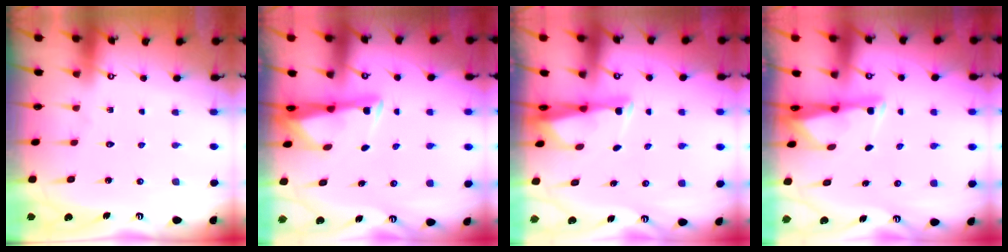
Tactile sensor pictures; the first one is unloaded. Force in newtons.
{"total": 3.2, "press": 3.1, "slide": 0.8}
{"total": 2.9, "press": 2.8, "slide": 0.7}
{"total": 2.6, "press": 2.6, "slide": 0.4}